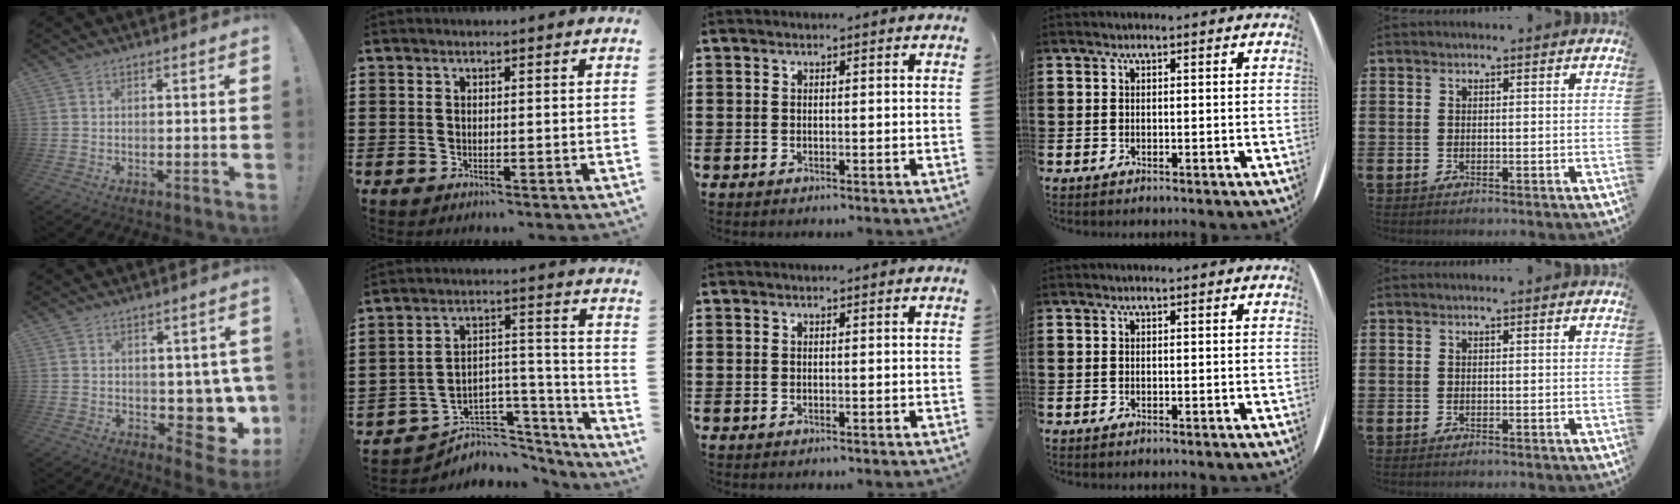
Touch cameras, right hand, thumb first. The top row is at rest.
{"thumb": {"total": 8.1, "force": [1.1, 6.0, 5.3], "torque": [-0.043, -0.020, 0.036]}, "index": {"total": 4.9, "force": [-3.7, 3.1, 0.8], "torque": [-0.024, 0.003, -0.071]}}